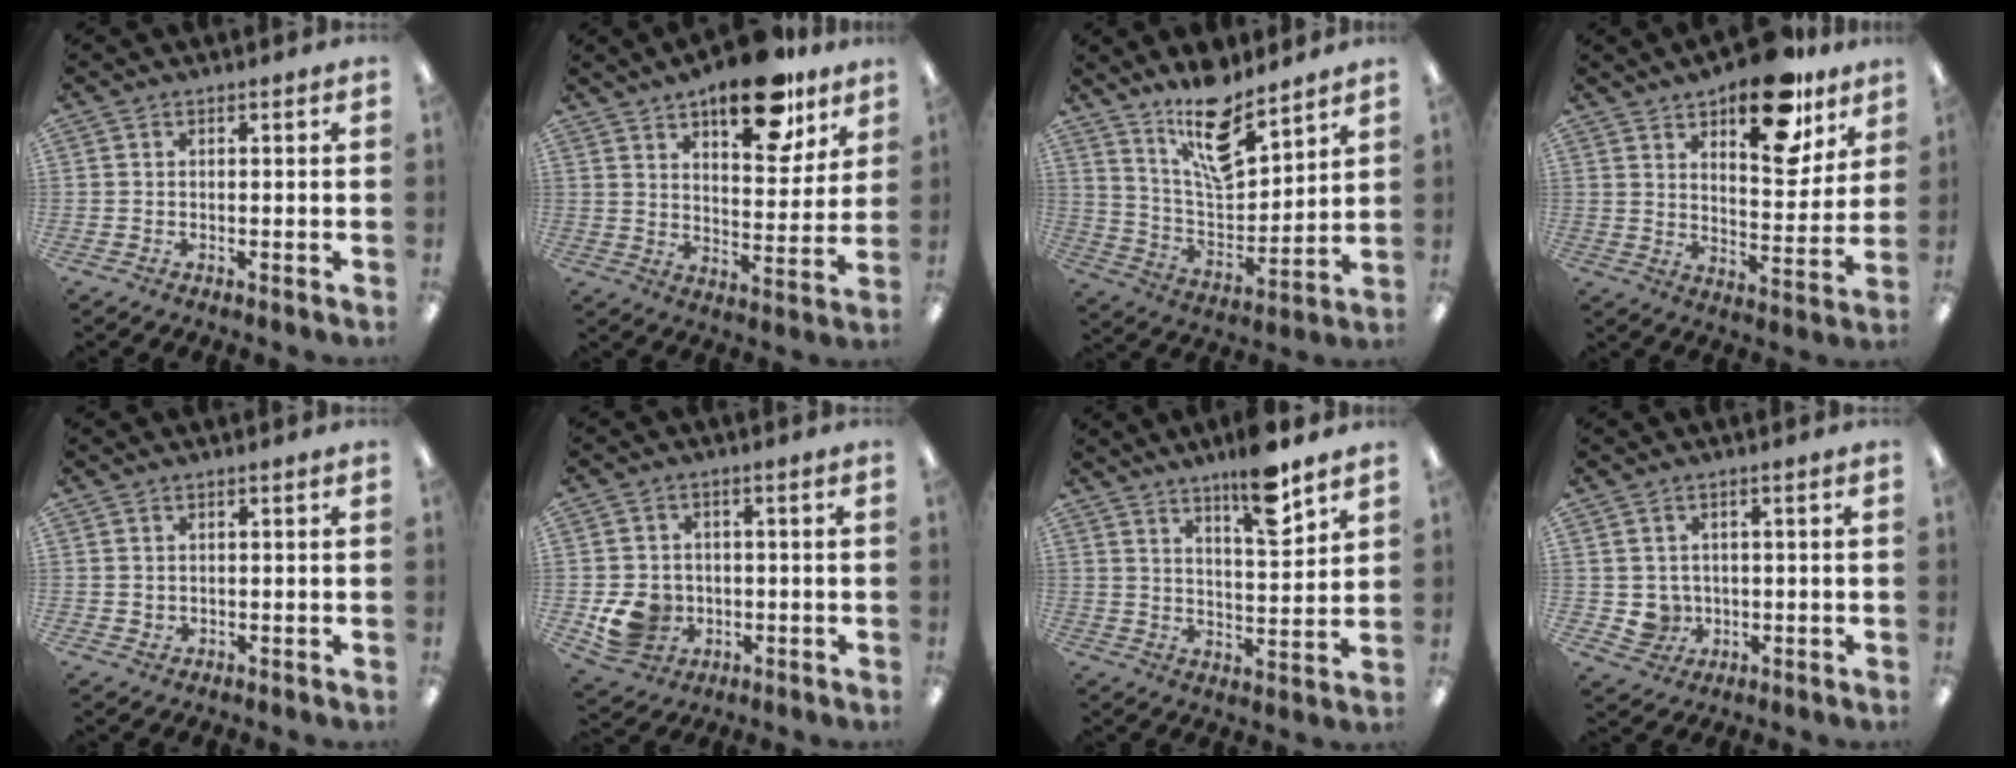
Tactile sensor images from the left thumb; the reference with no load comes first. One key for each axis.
{"total": 17.4, "fx": 11.9, "fy": 7.3, "fz": 10.3, "tx": -0.125, "ty": -0.069, "tz": 0.195}
{"total": 15.6, "fx": 11.9, "fy": 5.4, "fz": 8.6, "tx": -0.154, "ty": -0.074, "tz": 0.205}
{"total": 19.7, "fx": 13.1, "fy": 8.6, "fz": 11.9, "tx": -0.158, "ty": -0.074, "tz": 0.214}
{"total": 1.1, "fx": 0.7, "fy": 0.9, "fz": 0.1, "tx": 0.005, "ty": 0.000, "tz": 0.009}
{"total": 8.5, "fx": -1.9, "fy": 7.6, "fz": 3.5, "tx": -0.074, "ty": 0.012, "tz": -0.027}
{"total": 11.7, "fx": 8.6, "fy": 2.8, "fz": 7.5, "tx": -0.102, "ty": -0.052, "tz": 0.140}
{"total": 3.9, "fx": 0.5, "fy": 3.8, "fz": 0.6, "tx": -0.012, "ty": 0.003, "tz": 0.013}